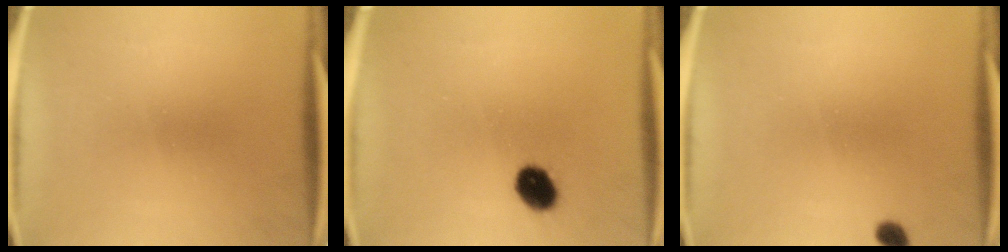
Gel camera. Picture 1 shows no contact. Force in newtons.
{"total": 6.0}
{"total": 1.7}